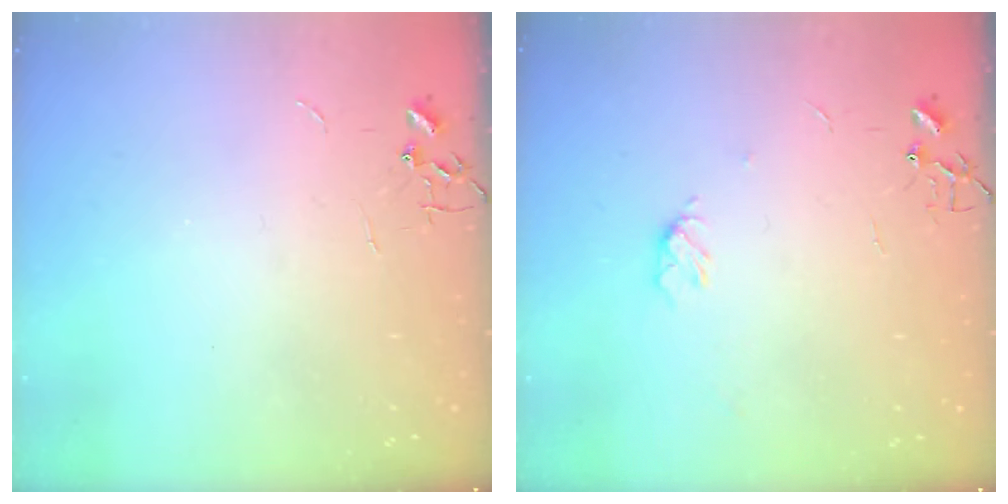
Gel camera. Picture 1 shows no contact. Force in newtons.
{"total": 4.5, "press": 4.5, "slide": 0.6}